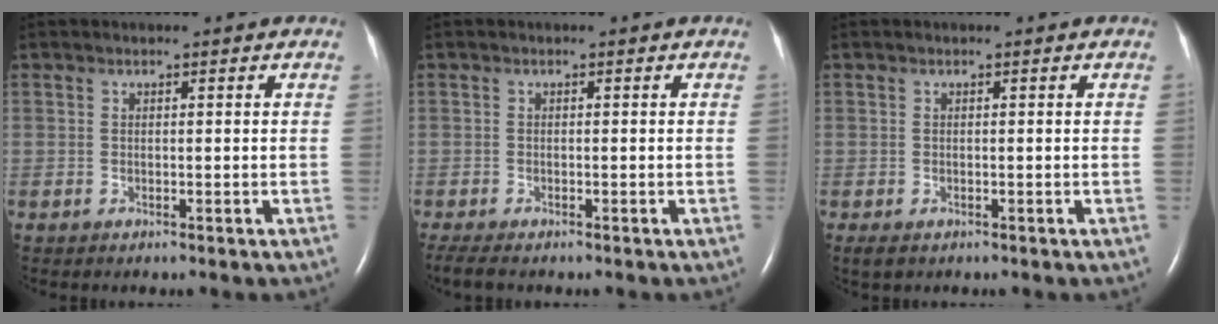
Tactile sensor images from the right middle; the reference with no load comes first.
{"total": 3.3, "force": [-2.7, 0.7, 1.8], "torque": [-0.041, -0.013, -0.044]}
{"total": 1.6, "force": [-0.9, 0.9, 1.0], "torque": [-0.019, -0.003, -0.009]}